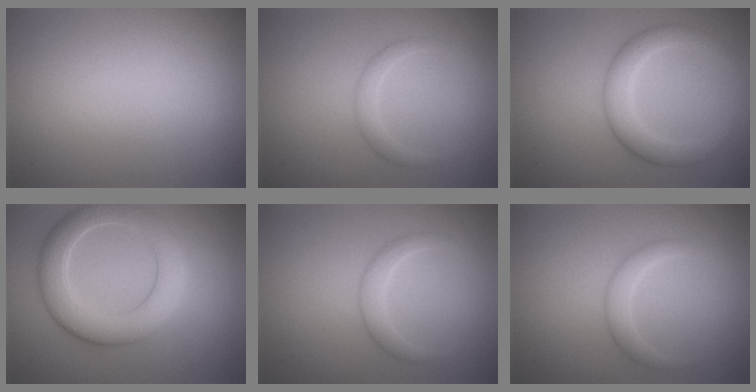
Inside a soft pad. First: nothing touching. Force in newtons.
{"total": 1.2, "press": 1.2, "slide": 0.0}
{"total": 3.6, "press": 3.6, "slide": 0.1}
{"total": 5.7, "press": 5.7, "slide": 0.5}
{"total": 1.7, "press": 1.7, "slide": 0.1}
{"total": 1.7, "press": 1.7, "slide": 0.0}